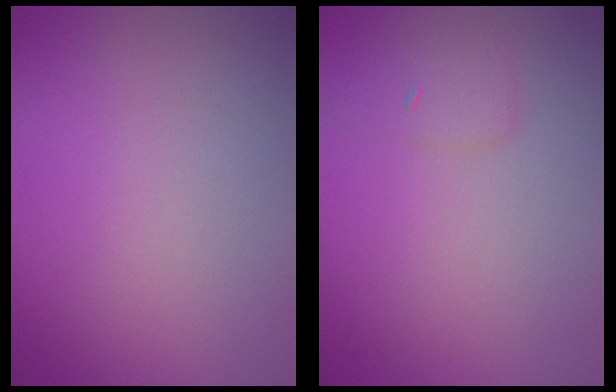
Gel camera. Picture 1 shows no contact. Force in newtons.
{"total": 1.6, "press": 1.6, "slide": 0.0}